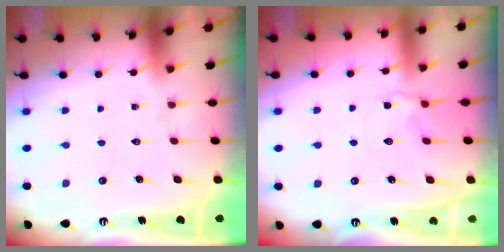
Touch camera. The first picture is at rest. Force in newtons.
{"total": 2.3, "press": 2.0, "slide": 1.2}